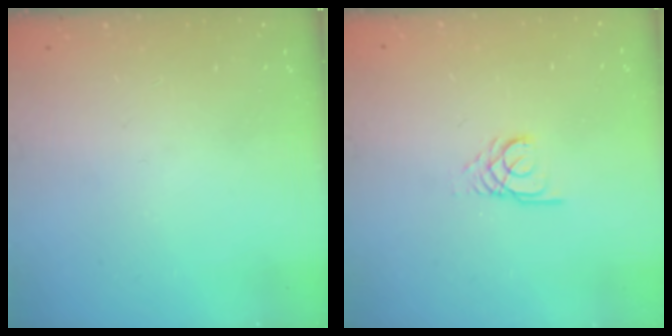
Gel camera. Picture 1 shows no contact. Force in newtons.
{"total": 2.7, "press": 2.7, "slide": 0.3}